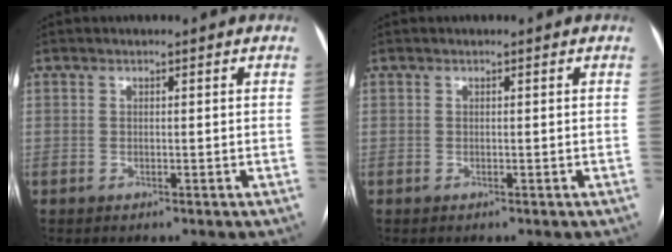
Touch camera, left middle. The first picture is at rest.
{"total": 0.0}